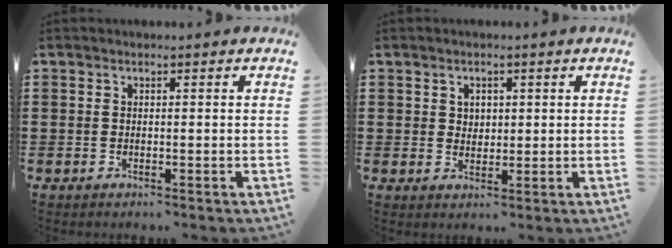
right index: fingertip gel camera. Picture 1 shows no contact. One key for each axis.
{"total": 2.0, "fx": 1.0, "fy": 1.6, "fz": 0.5, "tx": -0.015, "ty": 0.009, "tz": 0.017}